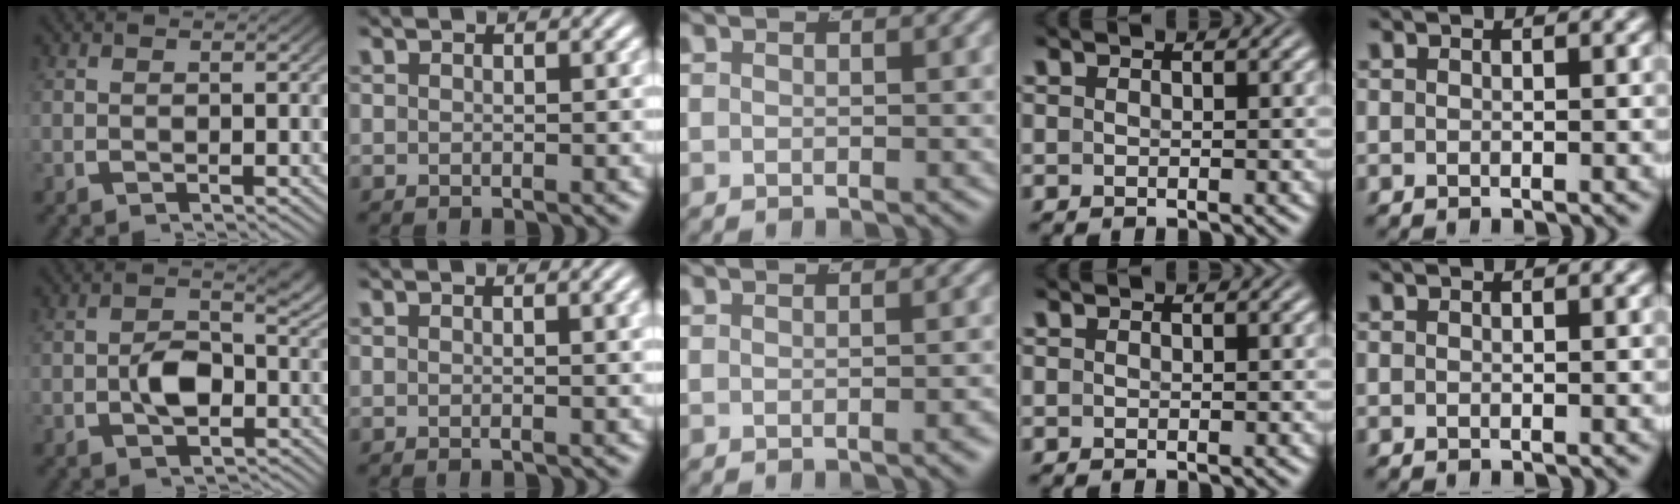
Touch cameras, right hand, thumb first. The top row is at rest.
{"thumb": {"total": 4.8, "force": [-0.6, 2.8, 3.8], "torque": [-0.069, -0.016, -0.001]}, "index": {"total": 0.6, "force": [0.2, 0.0, 0.5], "torque": [-0.005, 0.003, 0.002]}, "middle": {"total": 0.7, "force": [-0.6, -0.3, 0.4], "torque": [-0.005, 0.005, -0.010]}}